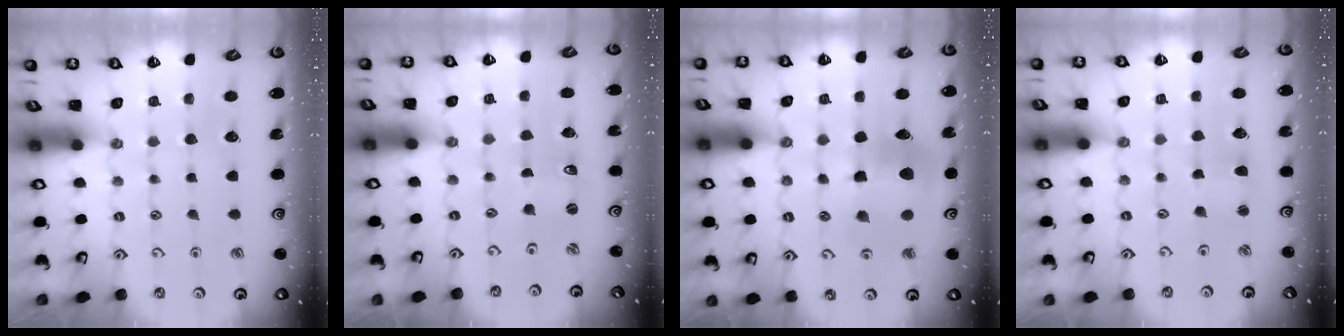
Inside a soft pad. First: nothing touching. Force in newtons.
{"total": 0.0}
{"total": 10.5, "press": 10.4, "slide": 1.2}
{"total": 3.4, "press": 3.4, "slide": 0.3}